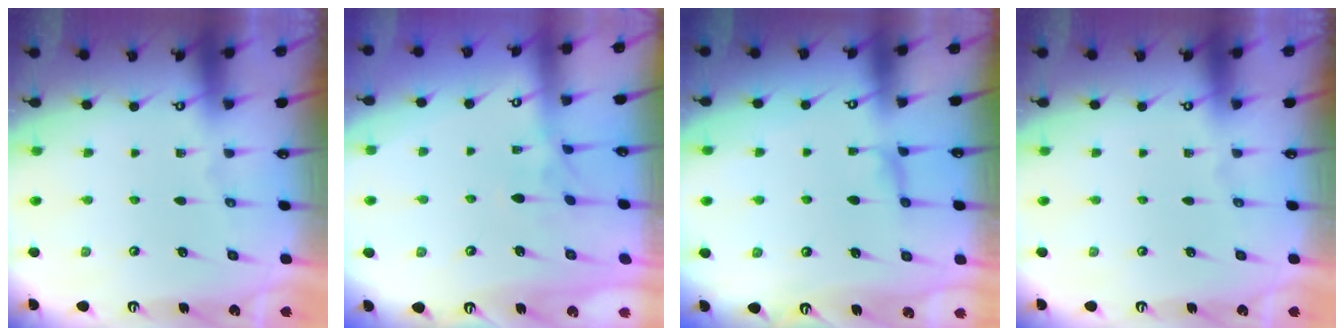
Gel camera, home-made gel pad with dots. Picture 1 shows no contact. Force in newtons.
{"total": 3.3, "press": 3.3, "slide": 0.7}
{"total": 0.8, "press": 0.3, "slide": 0.7}
{"total": 0.0}